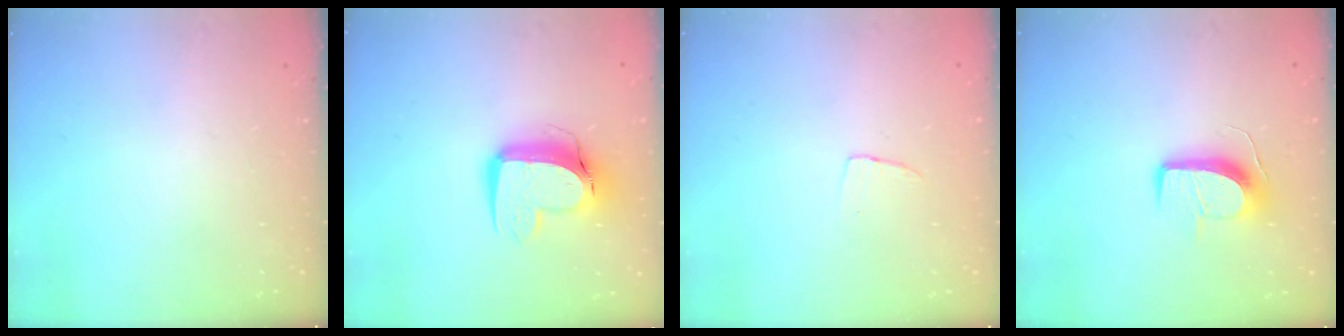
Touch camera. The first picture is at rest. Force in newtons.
{"total": 12.0, "press": 12.0, "slide": 1.2}
{"total": 2.9, "press": 2.9, "slide": 0.1}
{"total": 10.1, "press": 10.1, "slide": 0.2}